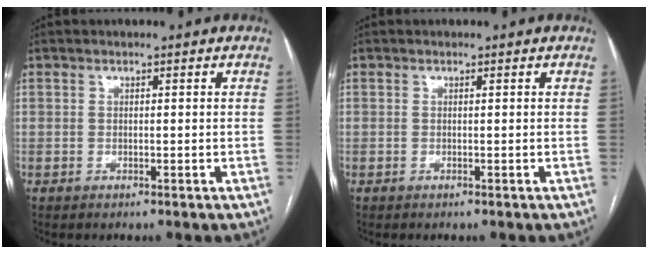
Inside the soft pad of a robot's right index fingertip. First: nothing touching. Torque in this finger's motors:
{"motor_torque": [-0.03, 0.14, -0.03, 0.00]}